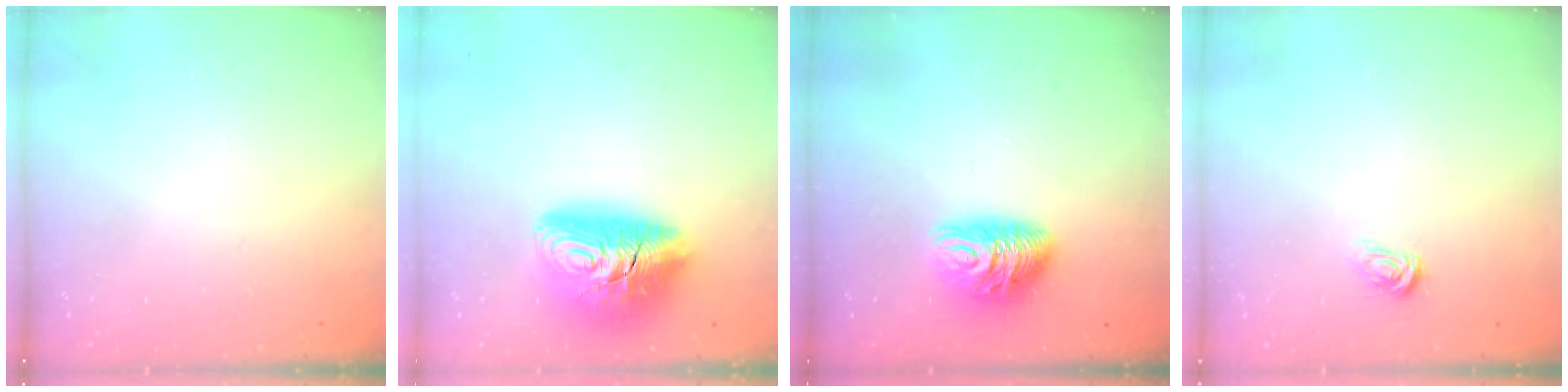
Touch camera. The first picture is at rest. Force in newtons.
{"total": 17.3, "press": 17.2, "slide": 1.5}
{"total": 10.4, "press": 10.4, "slide": 0.8}
{"total": 2.8, "press": 2.8, "slide": 0.4}